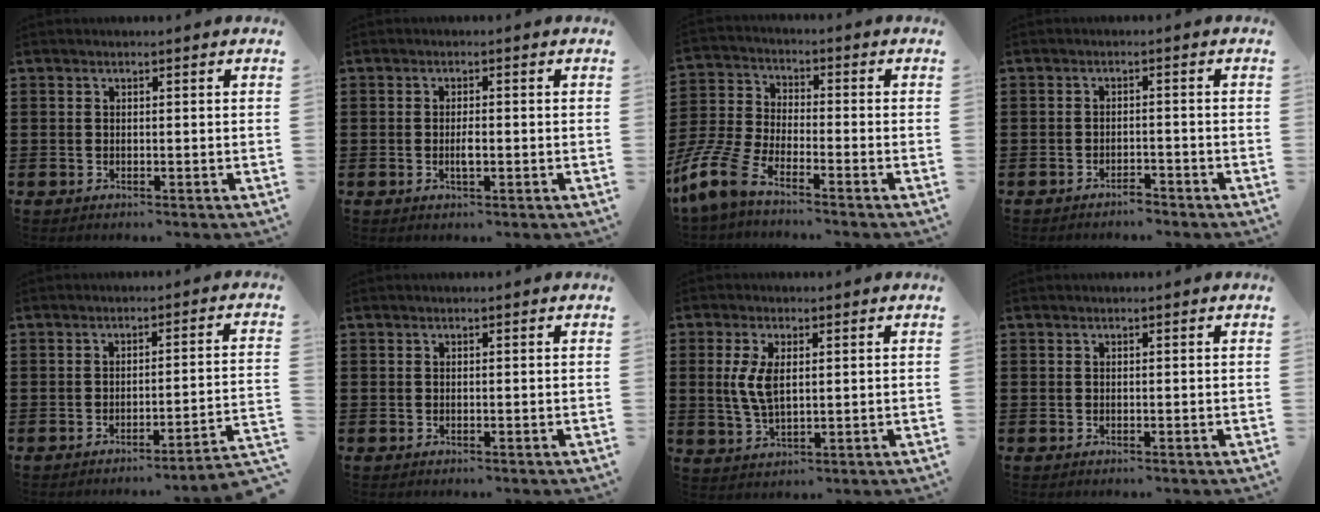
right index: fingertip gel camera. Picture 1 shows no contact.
{"total": 2.1, "force": [-0.4, 0.7, 1.9], "torque": [-0.036, 0.001, -0.007]}
{"total": 8.4, "force": [-6.6, 1.6, 4.9], "torque": [-0.137, -0.009, -0.137]}
{"total": 2.1, "force": [-2.0, 0.3, 0.3], "torque": [-0.013, 0.000, -0.041]}
{"total": 3.0, "force": [-2.5, -0.6, 1.7], "torque": [-0.031, -0.011, -0.053]}
{"total": 0.0}
{"total": 5.8, "force": [0.9, 2.6, 5.1], "torque": [-0.120, 0.003, 0.011]}
{"total": 0.0}